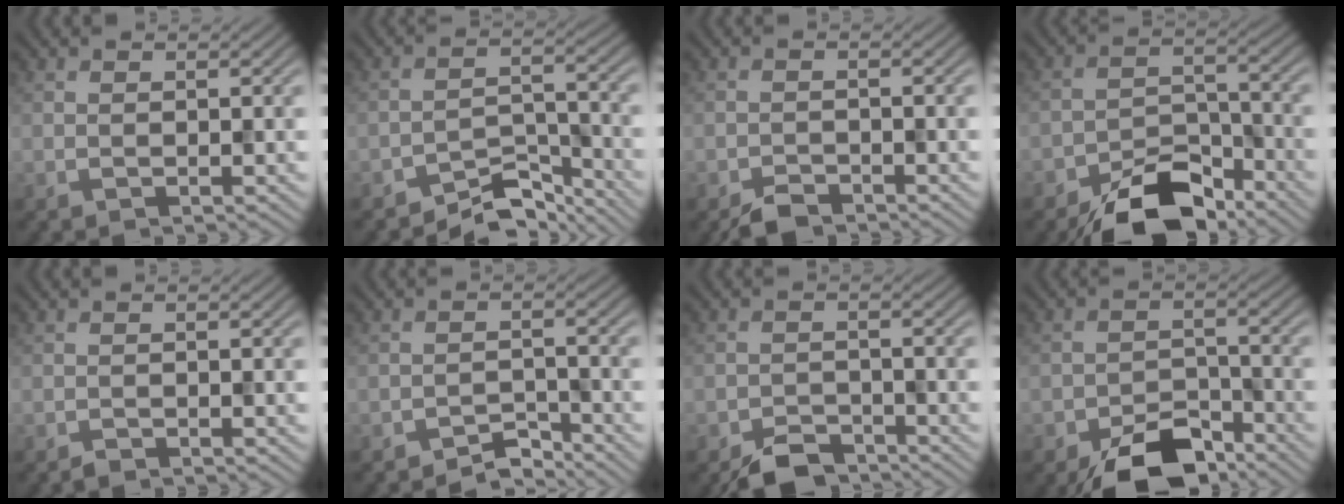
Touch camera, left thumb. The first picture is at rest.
{"total": 5.6, "force": [-5.1, 1.5, 1.7], "torque": [-0.022, 0.005, -0.093]}
{"total": 2.4, "force": [-2.2, 0.8, 0.7], "torque": [-0.009, 0.001, -0.042]}
{"total": 9.1, "force": [-7.0, 3.7, 4.3], "torque": [-0.062, 0.000, -0.136]}
{"total": 0.7, "force": [-0.7, 0.1, 0.0], "torque": [0.002, 0.005, -0.013]}
{"total": 2.8, "force": [-2.8, 0.5, 0.4], "torque": [0.000, 0.006, -0.054]}
{"total": 4.2, "force": [-3.7, 1.6, 1.2], "torque": [-0.018, -0.002, -0.069]}
{"total": 7.6, "force": [-5.8, 3.3, 3.6], "torque": [-0.051, -0.005, -0.107]}